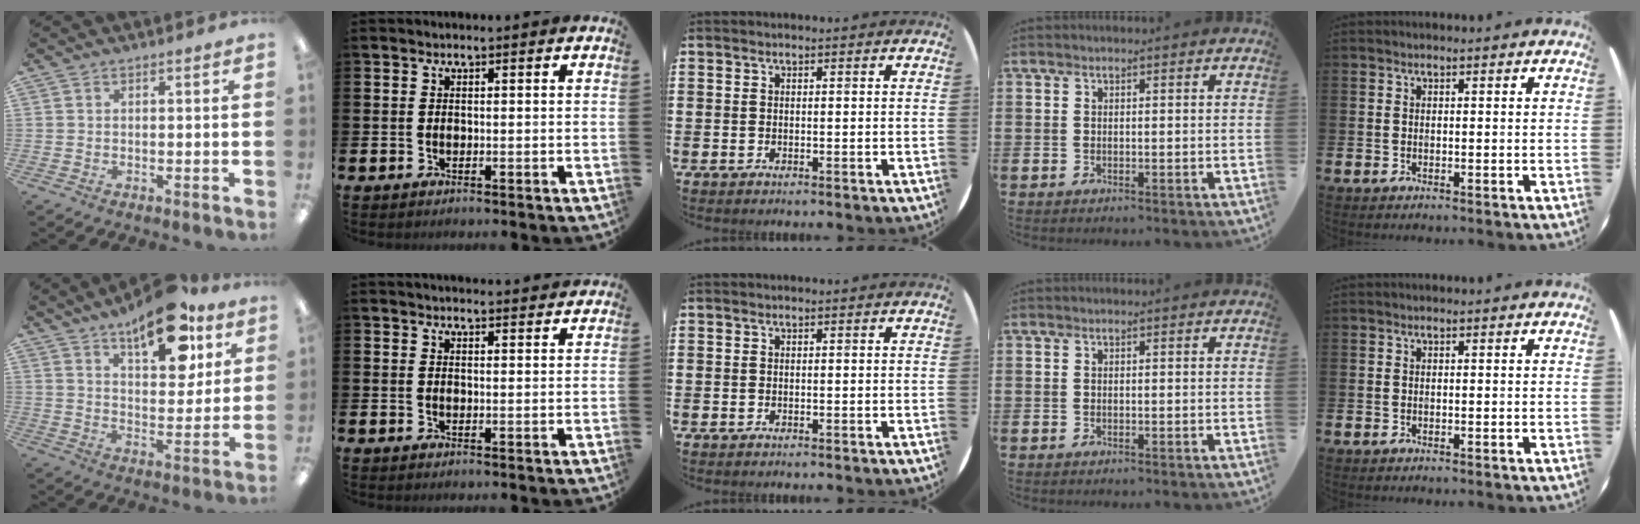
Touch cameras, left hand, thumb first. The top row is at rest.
{"thumb": {"total": 16.1, "force": [10.9, 6.8, 9.6], "torque": [-0.132, -0.054, 0.182]}, "index": {"total": 2.4, "force": [2.4, 0.2, 0.0], "torque": [0.004, -0.016, 0.042]}}